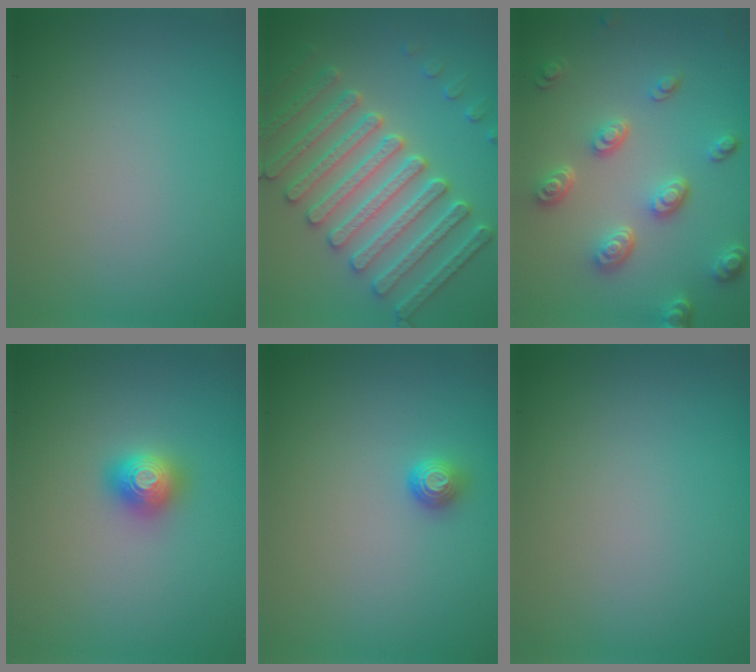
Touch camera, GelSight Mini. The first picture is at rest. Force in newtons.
{"total": 6.4, "press": 5.9, "slide": 2.4}
{"total": 4.7, "press": 3.6, "slide": 3.0}
{"total": 2.0, "press": 2.0, "slide": 0.2}
{"total": 1.3, "press": 1.1, "slide": 0.7}
{"total": 0.0}